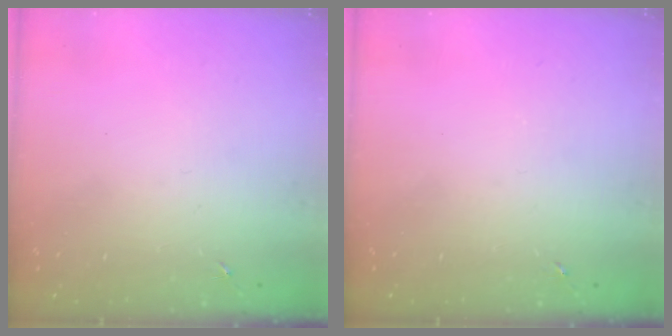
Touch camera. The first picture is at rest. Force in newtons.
{"total": 0.0}